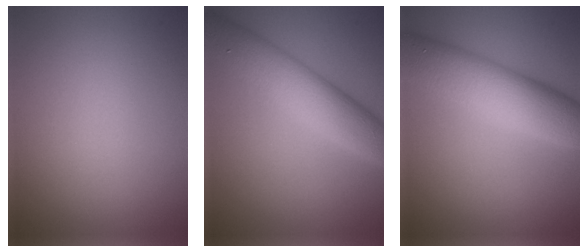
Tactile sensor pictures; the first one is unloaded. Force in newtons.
{"total": 7.0, "press": 7.0, "slide": 0.2}
{"total": 9.2, "press": 9.2, "slide": 0.4}